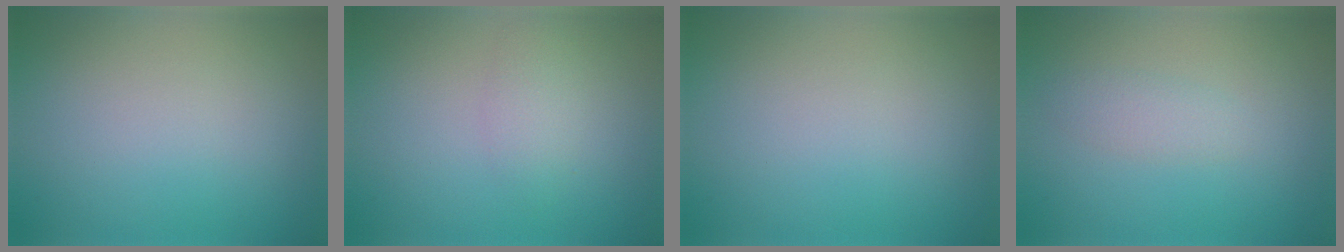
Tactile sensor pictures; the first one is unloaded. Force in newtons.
{"total": 1.8, "press": 1.8, "slide": 0.1}
{"total": 0.0}
{"total": 1.5, "press": 1.5, "slide": 0.0}